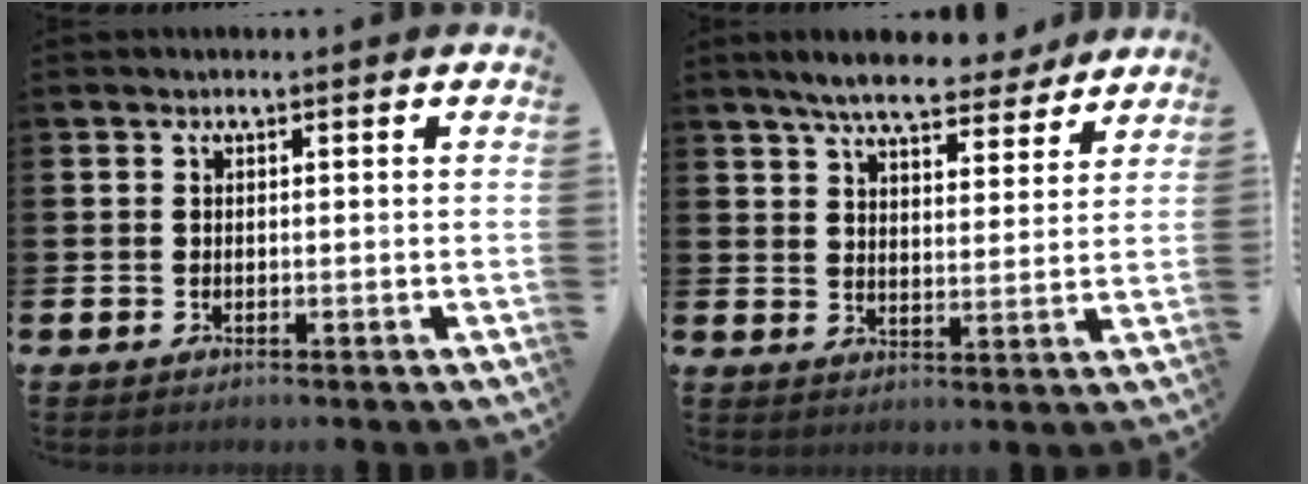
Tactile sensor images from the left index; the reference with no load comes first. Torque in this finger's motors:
{"motor_torque": [1.16, -0.98, 0.37, 0.21]}